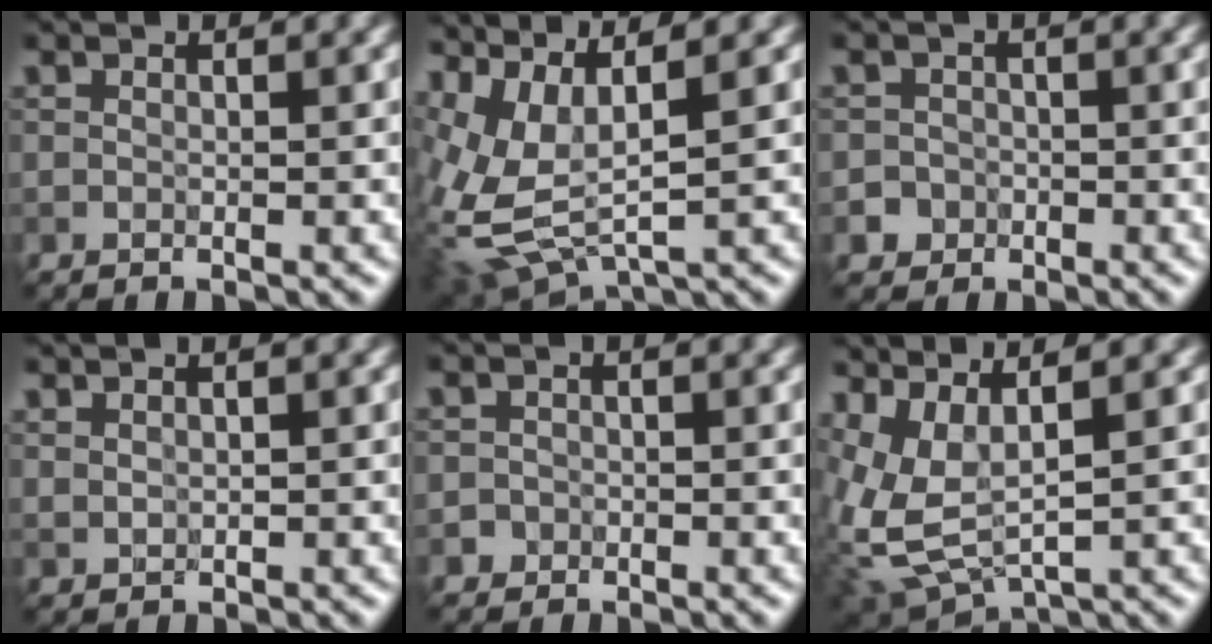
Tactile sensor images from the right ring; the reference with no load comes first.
{"total": 6.1, "force": [1.1, 2.6, 5.4], "torque": [-0.144, 0.003, 0.045]}
{"total": 1.7, "force": [-1.2, 0.7, -0.9], "torque": [0.021, 0.004, -0.008]}
{"total": 0.9, "force": [0.9, 0.2, -0.1], "torque": [0.002, 0.003, 0.026]}
{"total": 1.3, "force": [-1.0, 0.3, -0.8], "torque": [0.017, 0.000, -0.004]}
{"total": 5.8, "force": [1.5, 2.5, 5.0], "torque": [-0.129, 0.004, 0.062]}